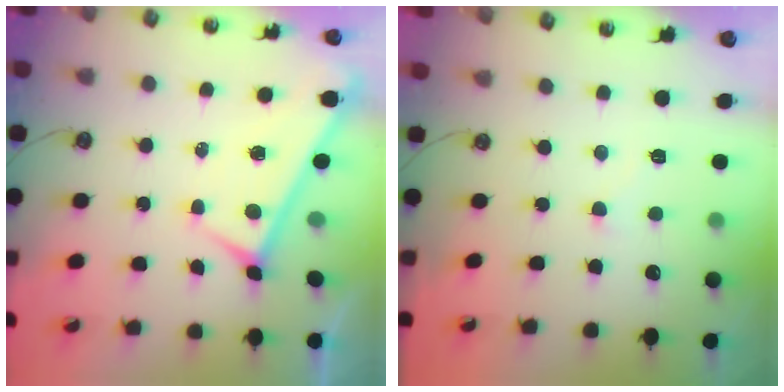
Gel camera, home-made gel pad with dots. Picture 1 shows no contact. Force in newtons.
{"total": 3.4, "press": 3.4, "slide": 0.5}